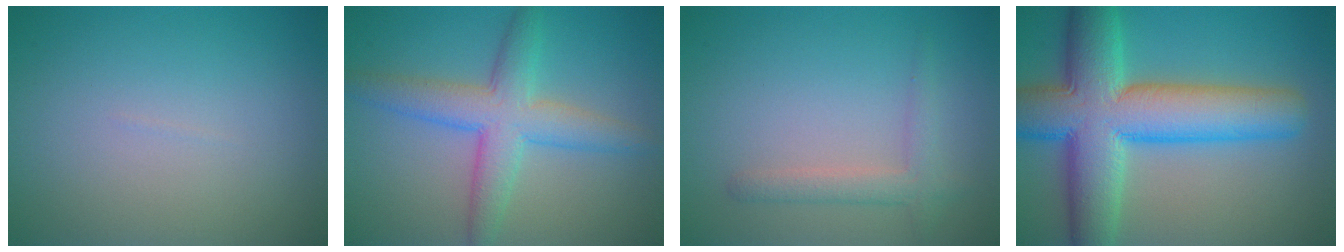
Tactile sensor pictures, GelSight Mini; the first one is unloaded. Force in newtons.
{"total": 4.5, "press": 4.5, "slide": 0.2}
{"total": 2.2, "press": 2.2, "slide": 0.1}
{"total": 12.0, "press": 12.0, "slide": 0.6}